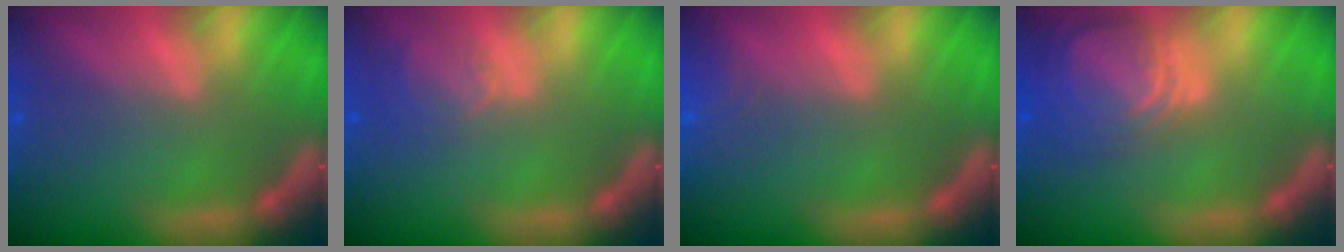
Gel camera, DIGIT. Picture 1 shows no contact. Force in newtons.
{"total": 2.5}
{"total": 1.9}
{"total": 7.5}